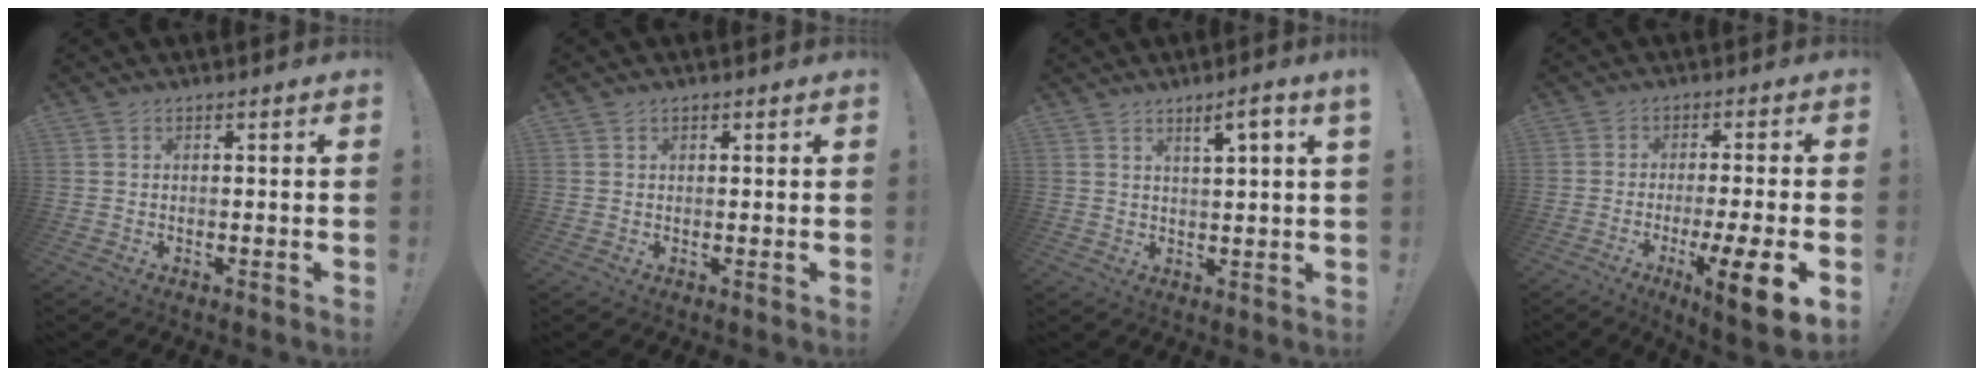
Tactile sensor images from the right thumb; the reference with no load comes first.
{"total": 0.6, "force": [0.5, 0.3, 0.1], "torque": [0.004, -0.002, 0.009]}
{"total": 4.9, "force": [2.8, -0.3, 4.0], "torque": [-0.058, -0.012, 0.038]}
{"total": 11.9, "force": [-4.6, 0.7, 10.9], "torque": [-0.169, 0.015, -0.064]}